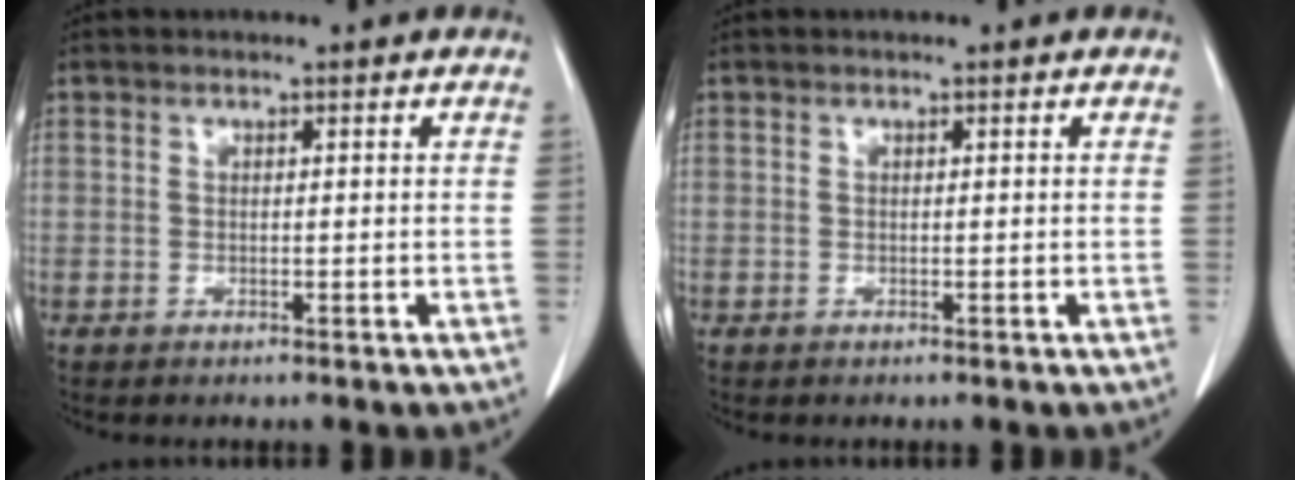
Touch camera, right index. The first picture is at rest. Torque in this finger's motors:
{"motor_torque": [0.00, 0.00, 0.00, 0.00]}